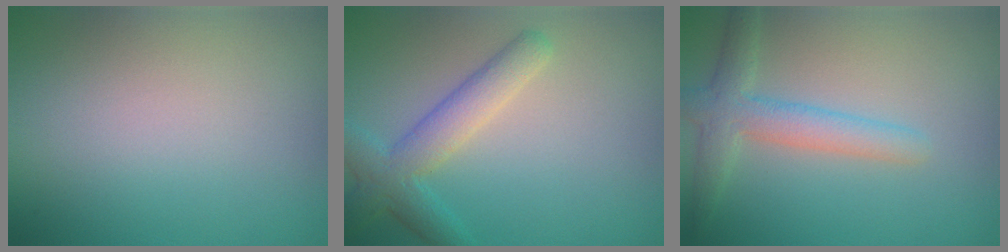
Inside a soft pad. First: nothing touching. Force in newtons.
{"total": 4.1, "press": 4.1, "slide": 0.2}
{"total": 3.5, "press": 3.5, "slide": 0.2}